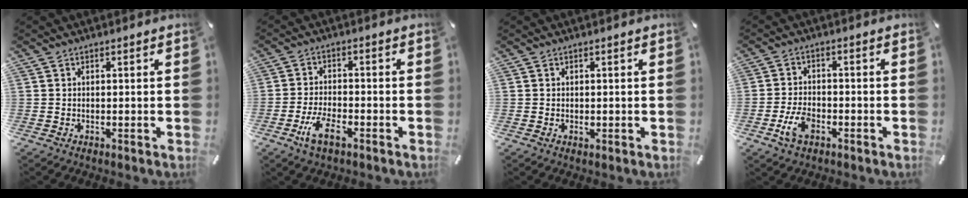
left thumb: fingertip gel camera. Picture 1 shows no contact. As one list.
[{"total": 6.8, "force": [-3.7, 3.0, 4.9], "torque": [-0.107, 0.008, -0.070]}, {"total": 0.9, "force": [-0.1, 0.6, 0.7], "torque": [-0.012, 0.000, -0.003]}, {"total": 6.5, "force": [-2.8, 3.9, 4.4], "torque": [-0.102, 0.008, -0.055]}]